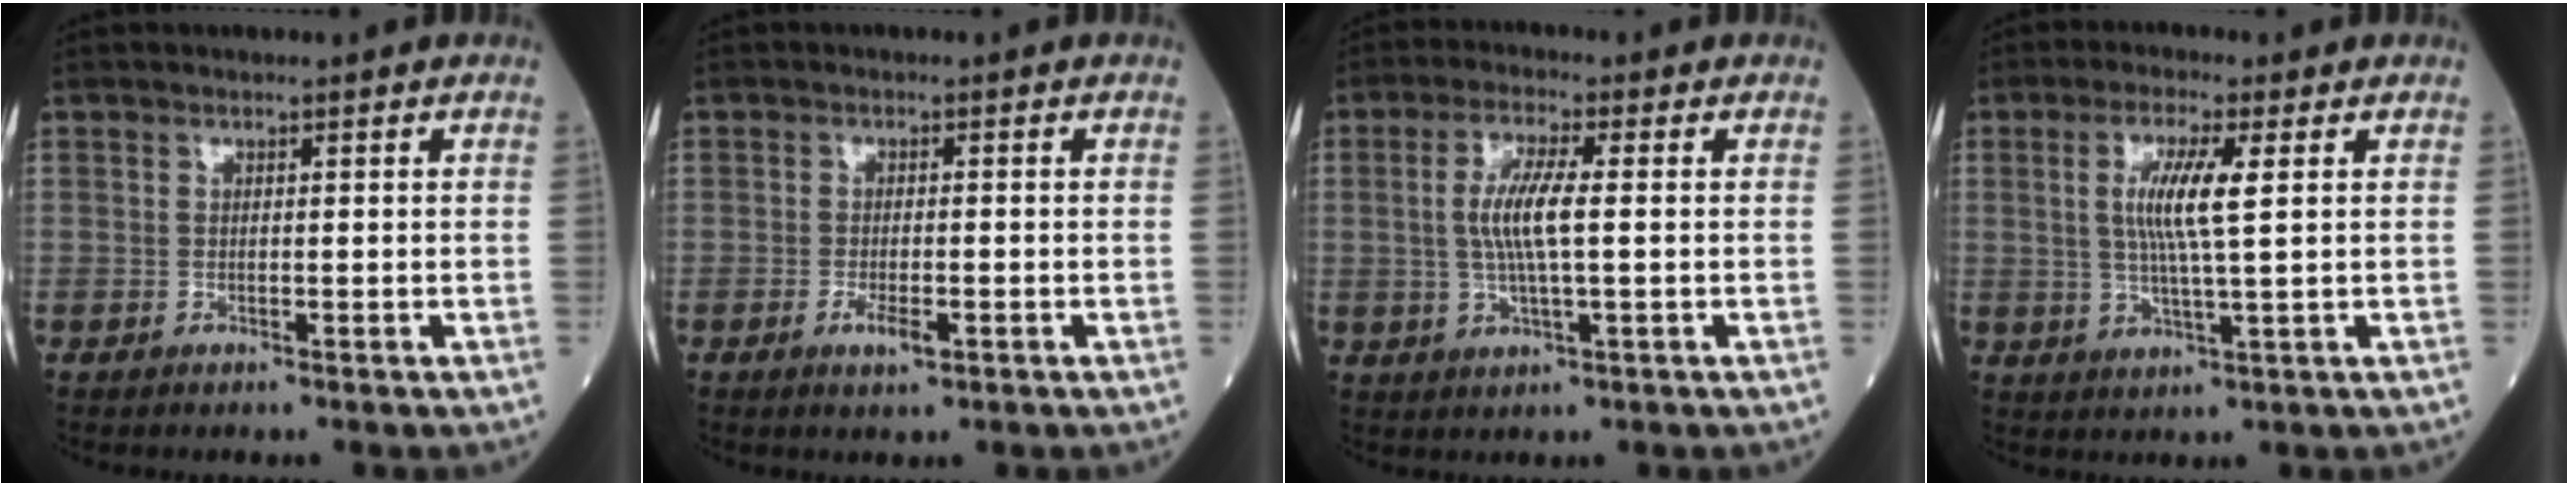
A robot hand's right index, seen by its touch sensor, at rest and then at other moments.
{"total": 2.5, "force": [-1.1, 0.7, 2.2], "torque": [-0.041, -0.002, -0.016]}
{"total": 6.6, "force": [0.4, 0.8, 6.5], "torque": [-0.134, 0.000, 0.007]}
{"total": 6.9, "force": [1.5, 0.1, 6.8], "torque": [-0.136, 0.000, 0.028]}